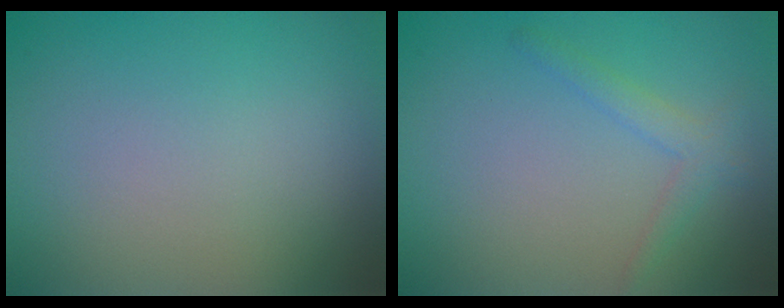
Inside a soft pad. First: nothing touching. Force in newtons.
{"total": 1.8, "press": 1.8, "slide": 0.0}